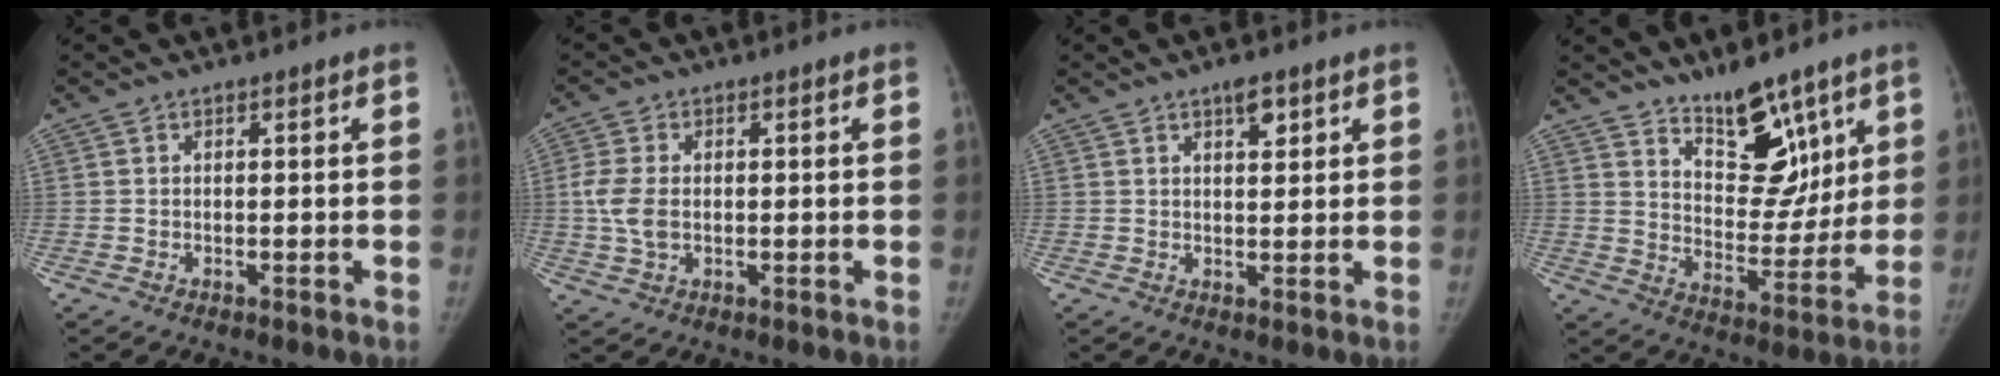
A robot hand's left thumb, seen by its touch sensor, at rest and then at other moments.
{"total": 5.7, "force": [0.2, 3.8, 4.3], "torque": [-0.098, 0.001, 0.005]}
{"total": 3.5, "force": [2.1, 1.5, 2.5], "torque": [-0.027, -0.012, 0.033]}
{"total": 13.9, "force": [9.5, 6.7, 7.7], "torque": [-0.063, -0.076, 0.164]}